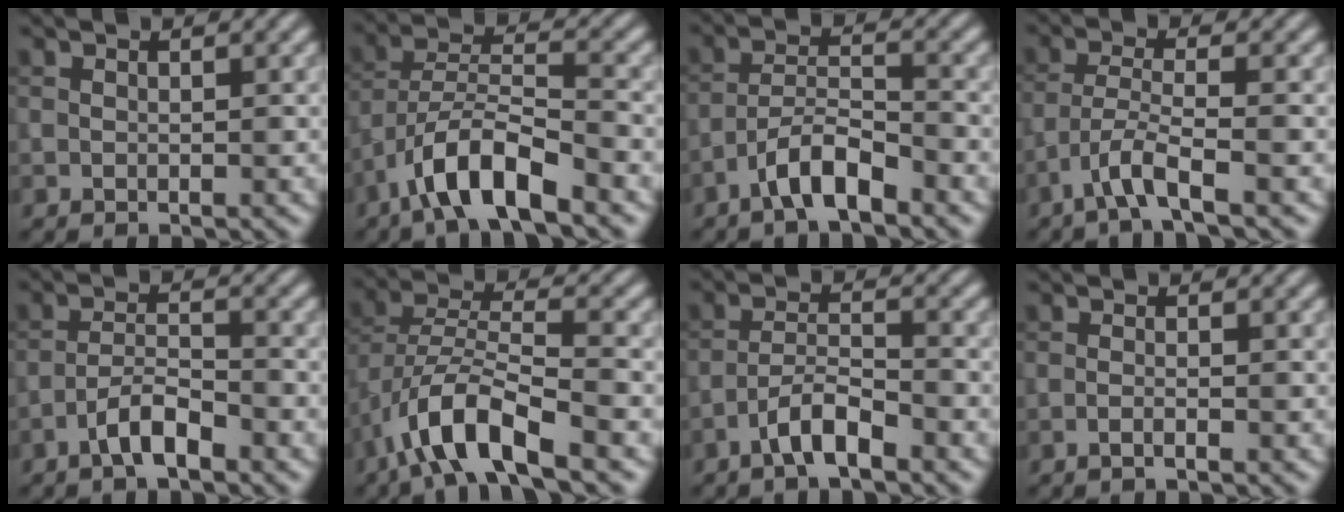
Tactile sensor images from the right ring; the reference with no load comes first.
{"total": 7.0, "force": [-4.5, 1.9, 5.0], "torque": [-0.087, 0.010, -0.083]}
{"total": 4.4, "force": [-3.1, 1.1, 3.0], "torque": [-0.053, 0.012, -0.065]}
{"total": 3.7, "force": [-2.4, 0.4, 2.8], "torque": [-0.056, 0.007, -0.057]}
{"total": 3.3, "force": [-2.2, 0.8, 2.3], "torque": [-0.045, 0.010, -0.047]}
{"total": 7.6, "force": [-4.4, 2.4, 5.7], "torque": [-0.103, 0.004, -0.087]}
{"total": 3.6, "force": [-2.5, 0.8, 2.5], "torque": [-0.048, 0.011, -0.053]}
{"total": 1.0, "force": [-0.5, 0.3, 0.8], "torque": [-0.011, 0.000, -0.013]}